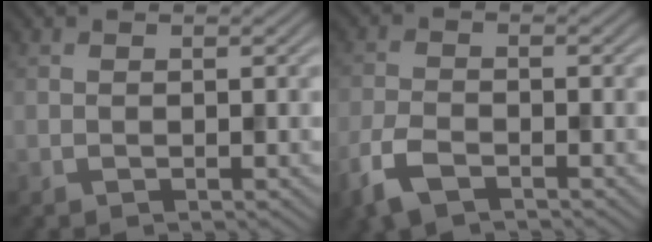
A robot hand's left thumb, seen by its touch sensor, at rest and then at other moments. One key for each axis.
{"total": 4.6, "fx": -3.0, "fy": 1.8, "fz": 2.9, "tx": -0.071, "ty": -0.011, "tz": -0.070}